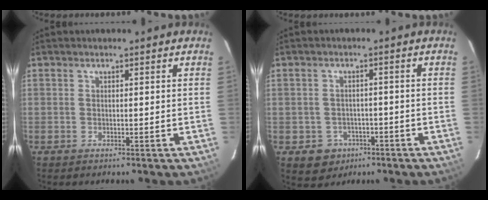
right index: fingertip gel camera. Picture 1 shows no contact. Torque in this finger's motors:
{"motor_torque": [-0.33, -0.06, -0.87, -0.21]}